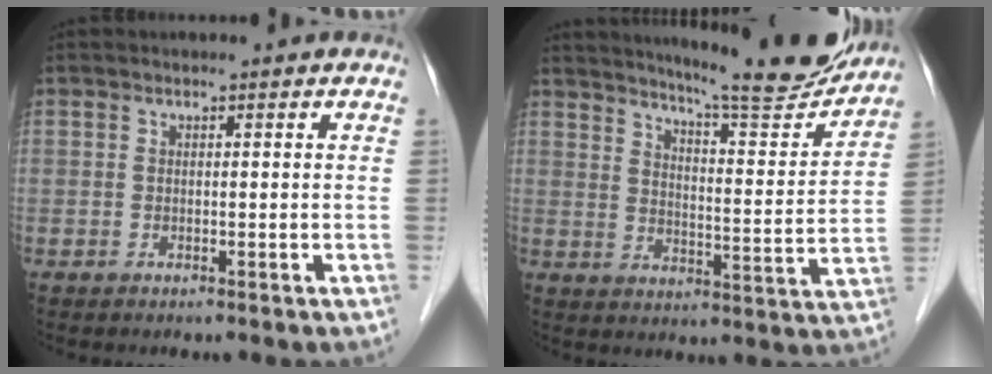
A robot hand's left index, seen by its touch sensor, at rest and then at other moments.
{"total": 16.5, "force": [15.3, 0.6, 6.1], "torque": [-0.094, -0.050, 0.203]}